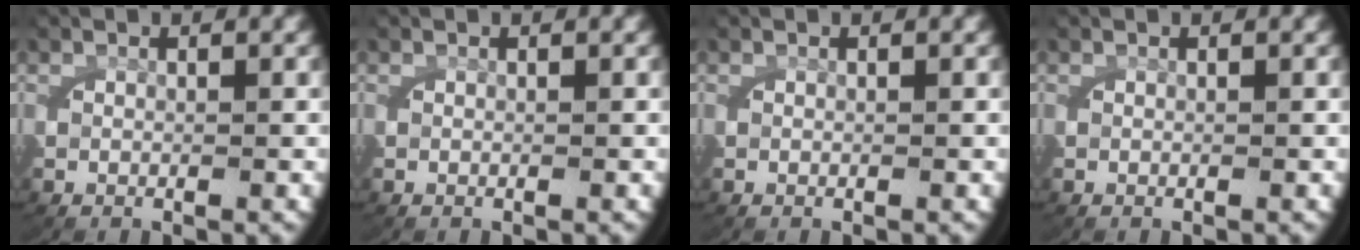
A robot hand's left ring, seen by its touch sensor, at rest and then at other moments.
{"total": 0.0}
{"total": 0.9, "force": [0.1, -0.9, -0.4], "torque": [0.002, -0.007, 0.009]}
{"total": 0.0}